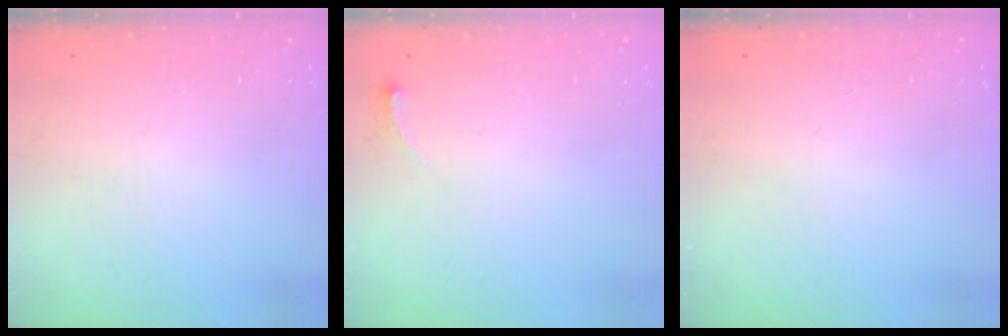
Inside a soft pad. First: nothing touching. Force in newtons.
{"total": 3.7, "press": 3.4, "slide": 1.5}
{"total": 0.9, "press": 0.0, "slide": 0.9}